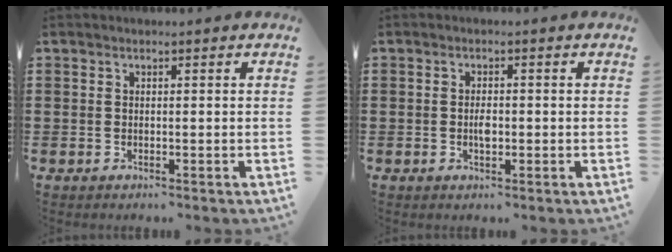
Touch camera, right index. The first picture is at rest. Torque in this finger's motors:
{"motor_torque": [0.50, -0.04, 0.07, 0.03]}